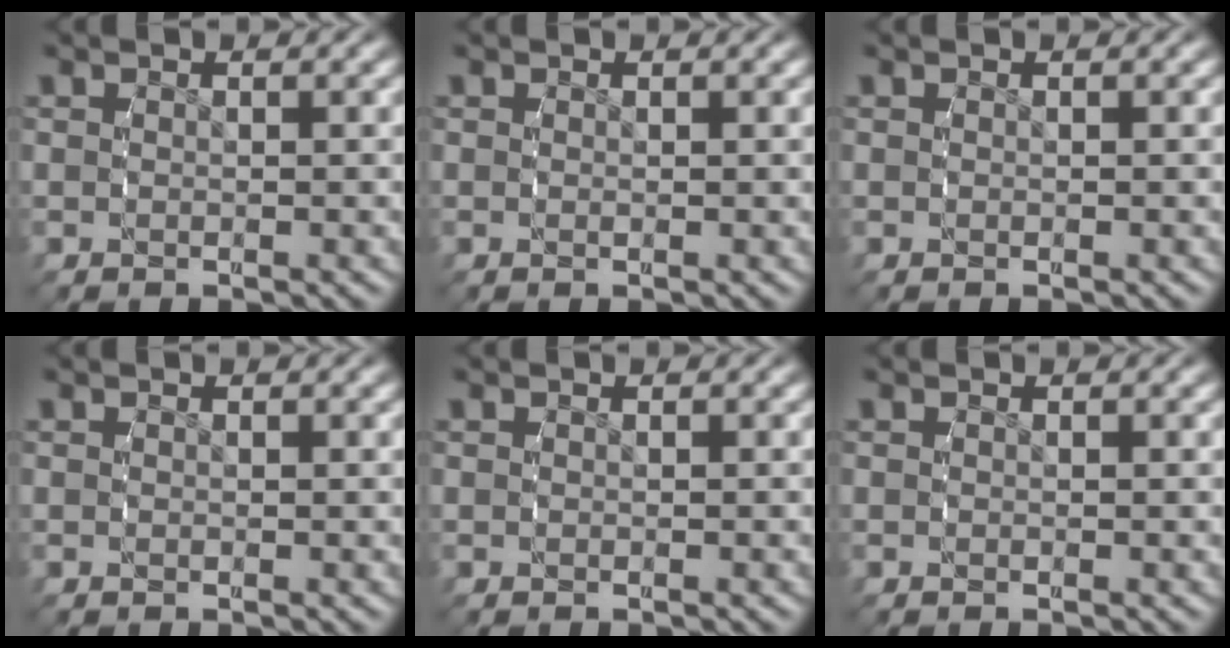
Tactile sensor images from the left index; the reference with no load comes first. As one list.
[{"total": 0.0}, {"total": 0.0}, {"total": 0.0}, {"total": 0.0}, {"total": 0.0}]